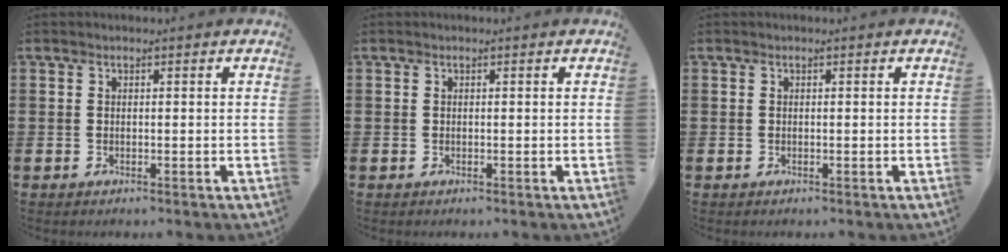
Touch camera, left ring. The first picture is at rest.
{"total": 0.0}
{"total": 0.0}